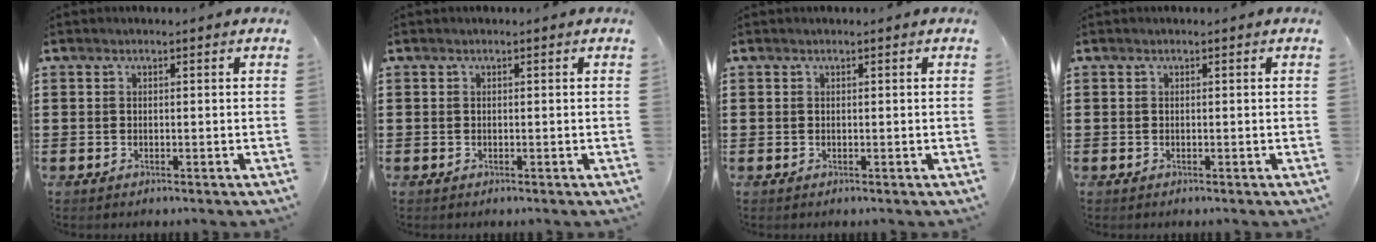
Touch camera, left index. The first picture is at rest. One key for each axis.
{"total": 0.0}
{"total": 0.0}
{"total": 0.0}